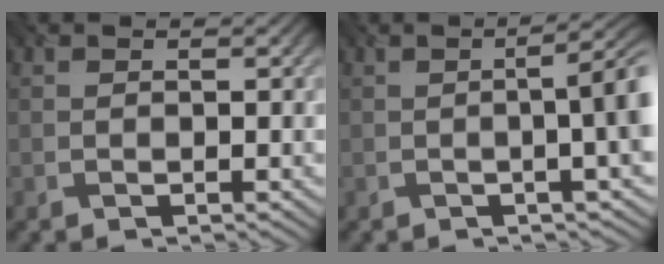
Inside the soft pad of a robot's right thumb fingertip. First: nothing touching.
{"total": 7.2, "force": [-0.3, 2.0, 6.9], "torque": [-0.081, 0.008, -0.009]}